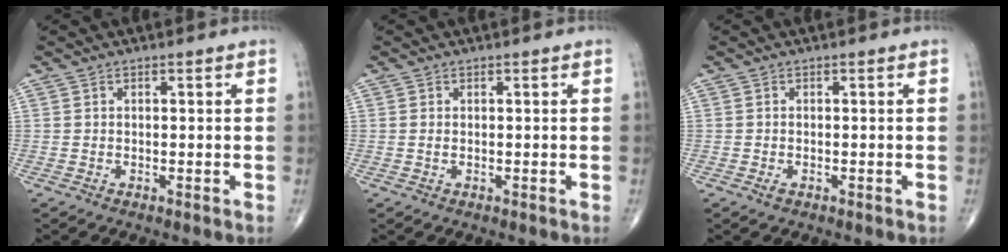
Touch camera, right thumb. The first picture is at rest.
{"total": 0.6, "force": [0.1, 0.3, 0.5], "torque": [-0.010, -0.001, 0.004]}
{"total": 1.0, "force": [-0.4, 0.5, 0.7], "torque": [-0.016, 0.001, -0.006]}